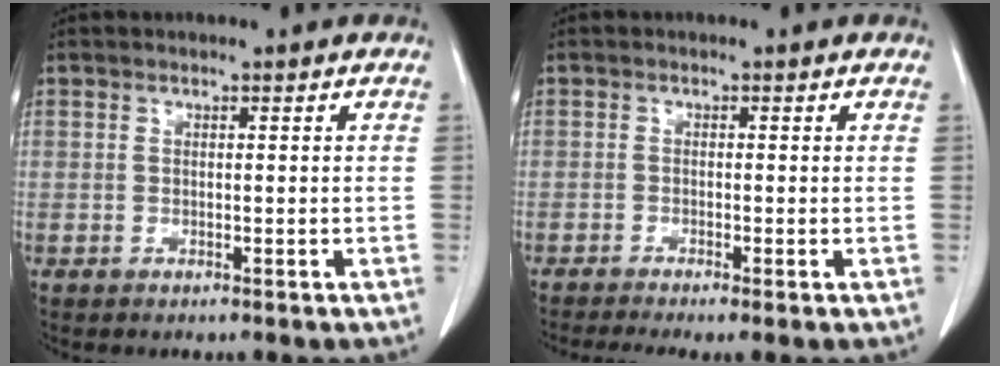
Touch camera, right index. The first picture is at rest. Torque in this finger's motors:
{"motor_torque": [0.78, -0.73, 0.19, 0.08]}